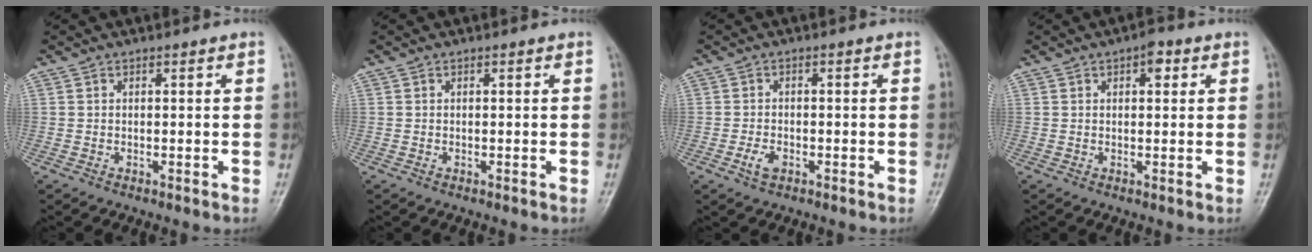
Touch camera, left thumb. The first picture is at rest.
{"total": 0.0}
{"total": 2.8, "force": [-1.3, 1.6, 1.9], "torque": [-0.037, 0.008, -0.024]}
{"total": 3.1, "force": [1.3, 1.6, 2.4], "torque": [-0.023, 0.002, 0.012]}